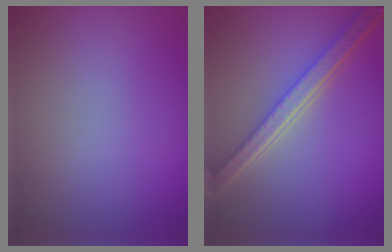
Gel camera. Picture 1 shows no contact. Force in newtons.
{"total": 5.8, "press": 4.4, "slide": 3.7}